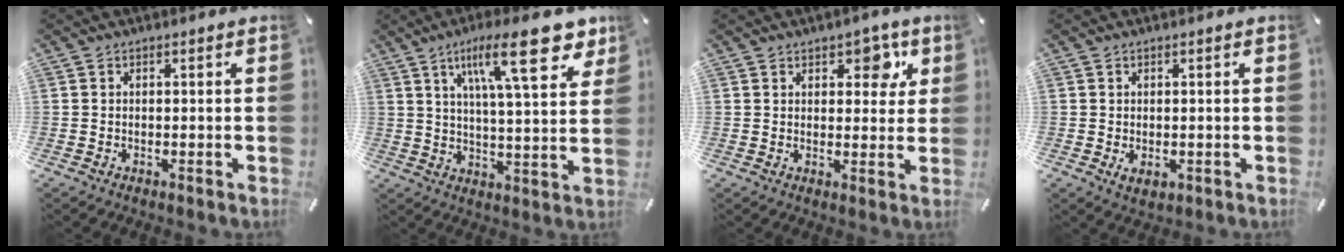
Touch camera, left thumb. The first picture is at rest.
{"total": 19.2, "force": [9.9, 5.6, 15.5], "torque": [-0.237, -0.032, 0.147]}
{"total": 6.1, "force": [3.3, 4.0, 3.2], "torque": [-0.015, -0.018, 0.049]}
{"total": 1.6, "force": [0.1, 1.3, 1.0], "torque": [-0.013, -0.002, 0.001]}